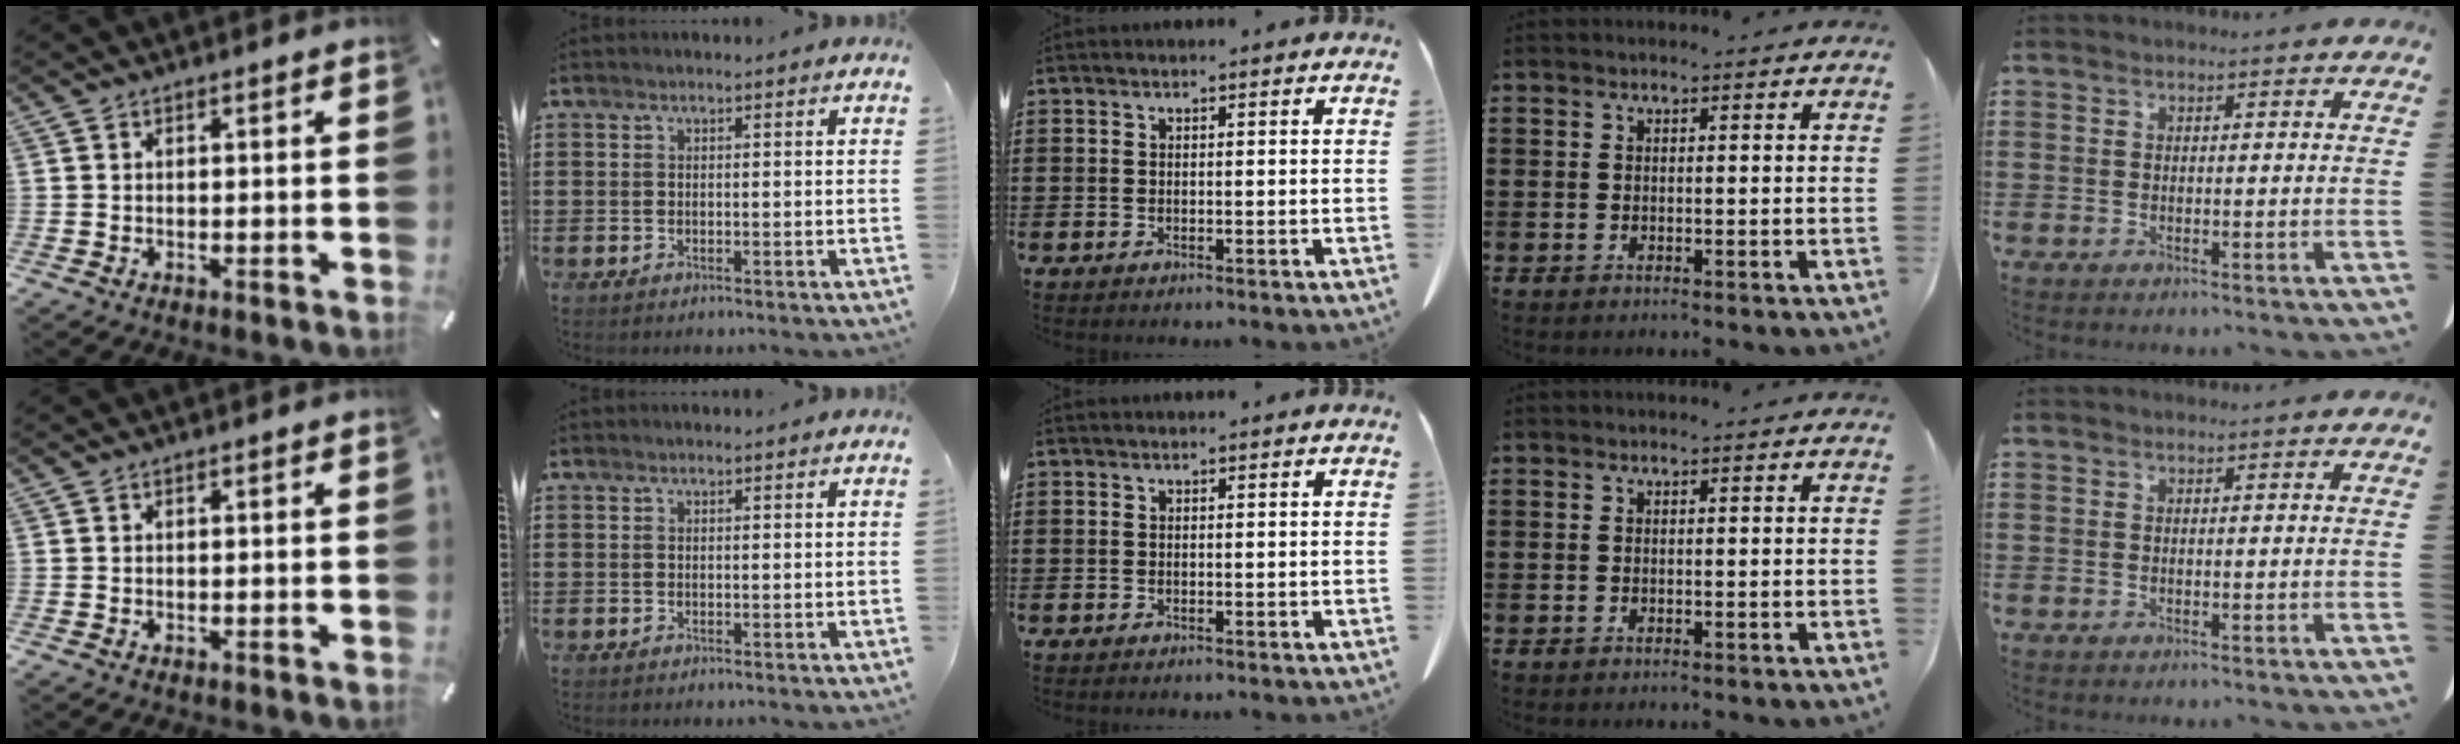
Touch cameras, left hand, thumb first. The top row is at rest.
{}